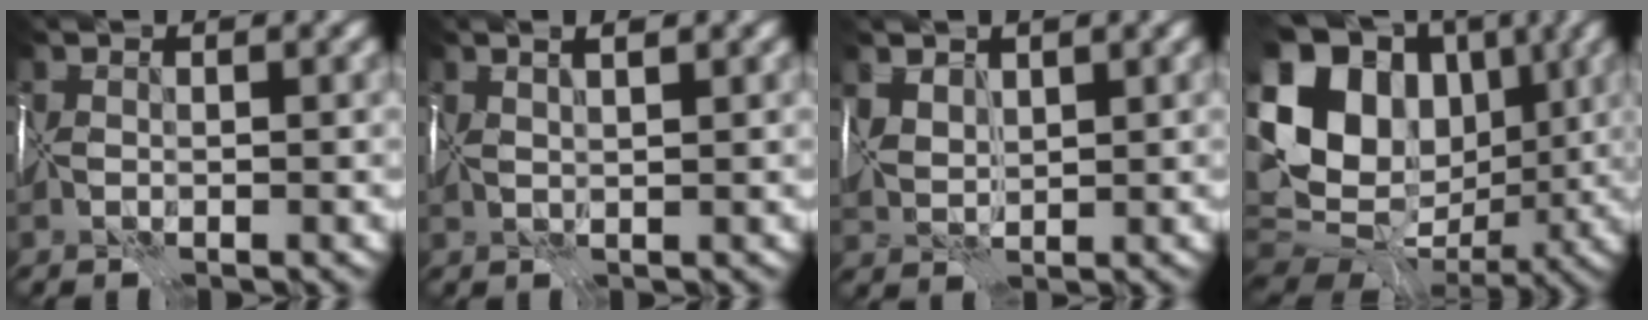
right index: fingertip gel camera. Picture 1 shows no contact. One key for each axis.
{"total": 2.6, "fx": 1.9, "fy": 0.4, "fz": 1.6, "tx": -0.005, "ty": 0.025, "tz": 0.009}
{"total": 2.4, "fx": 1.8, "fy": 1.2, "fz": 1.1, "tx": -0.034, "ty": 0.007, "tz": 0.033}
{"total": 16.4, "fx": 3.3, "fy": 12.8, "fz": 9.7, "tx": -0.179, "ty": 0.029, "tz": 0.073}